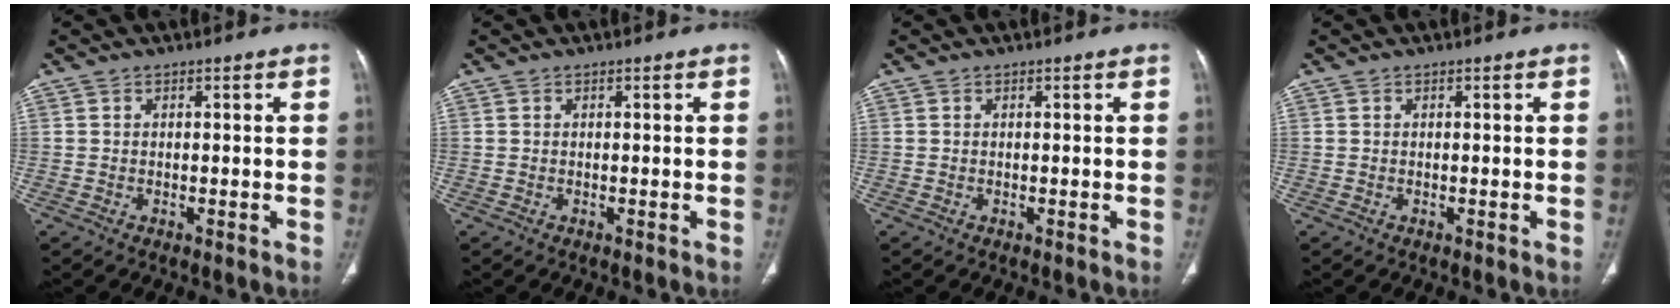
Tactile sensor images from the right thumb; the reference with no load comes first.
{"total": 0.0}
{"total": 0.0}
{"total": 0.0}